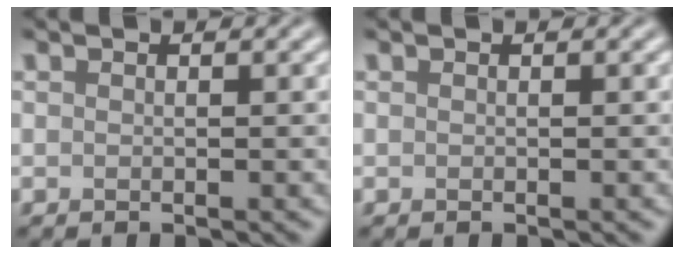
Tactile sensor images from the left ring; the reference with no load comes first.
{"total": 0.0}